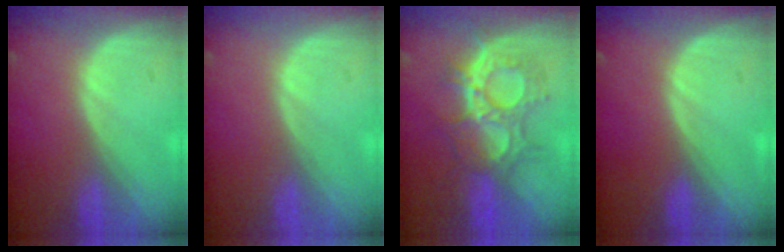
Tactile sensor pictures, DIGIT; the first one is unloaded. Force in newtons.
{"total": 0.0}
{"total": 8.9, "press": 8.9, "slide": 0.3}
{"total": 0.0}